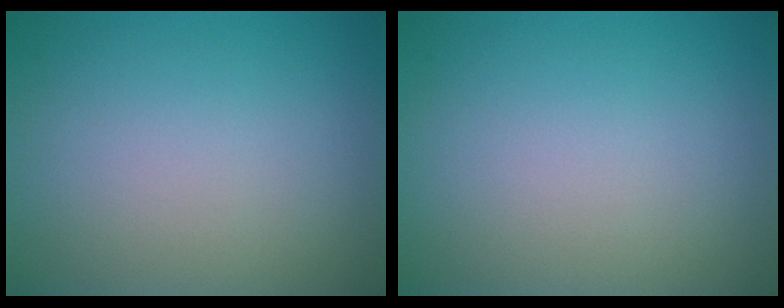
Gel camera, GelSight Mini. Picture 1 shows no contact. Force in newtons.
{"total": 0.0}